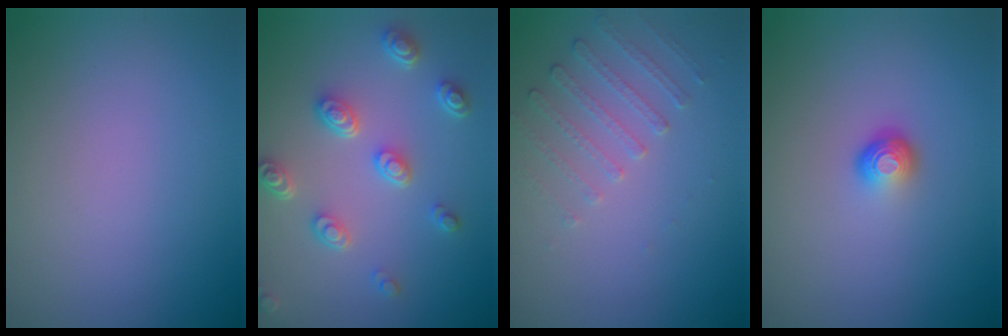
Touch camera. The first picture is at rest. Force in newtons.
{"total": 4.5, "press": 3.4, "slide": 2.9}
{"total": 1.7, "press": 1.2, "slide": 1.2}
{"total": 1.7, "press": 1.1, "slide": 1.3}